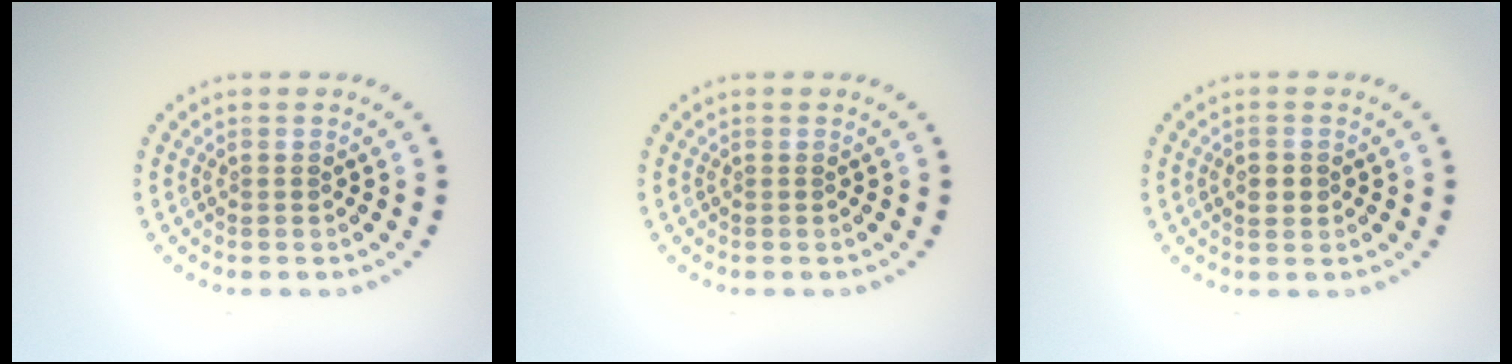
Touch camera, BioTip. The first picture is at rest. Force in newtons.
{"total": 0.0}
{"total": 1.2, "press": 1.2, "slide": 0.1}